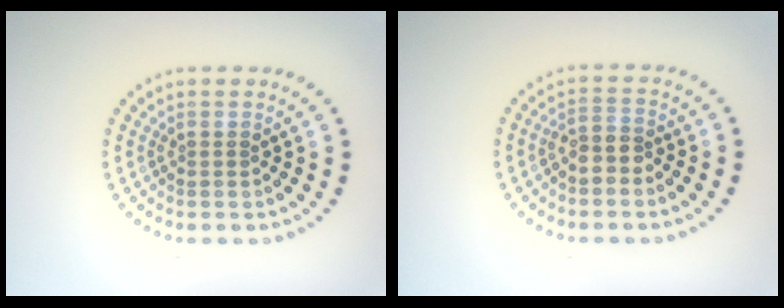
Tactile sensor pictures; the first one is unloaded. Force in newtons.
{"total": 2.2, "press": 1.9, "slide": 1.2}